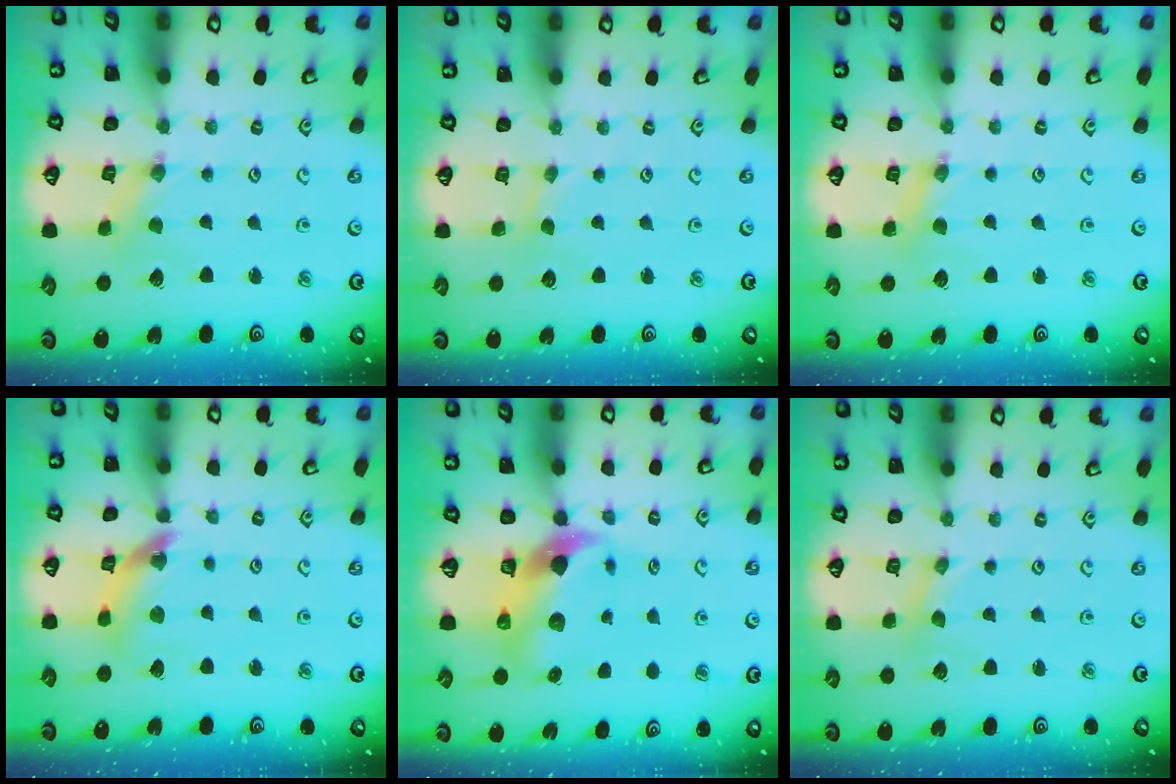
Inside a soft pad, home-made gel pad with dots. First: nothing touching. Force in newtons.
{"total": 0.0}
{"total": 1.9, "press": 1.8, "slide": 0.3}
{"total": 11.8, "press": 11.7, "slide": 1.4}
{"total": 9.1, "press": 9.0, "slide": 1.7}
{"total": 0.8, "press": 0.8, "slide": 0.2}